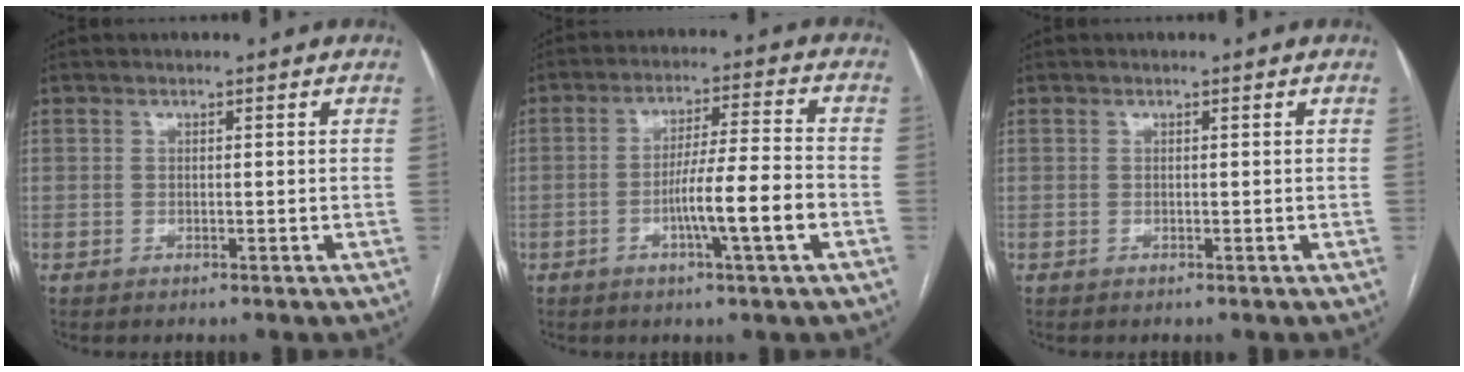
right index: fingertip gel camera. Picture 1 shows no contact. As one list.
[{"total": 11.3, "force": [-3.8, -0.3, 10.7], "torque": [-0.183, 0.006, -0.065]}, {"total": 0.0}]